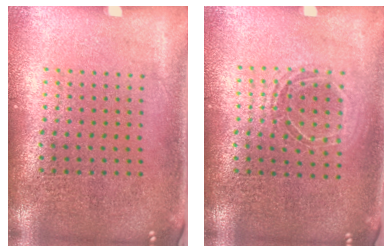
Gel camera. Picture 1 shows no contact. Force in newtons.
{"total": 1.3, "press": 1.3, "slide": 0.5}